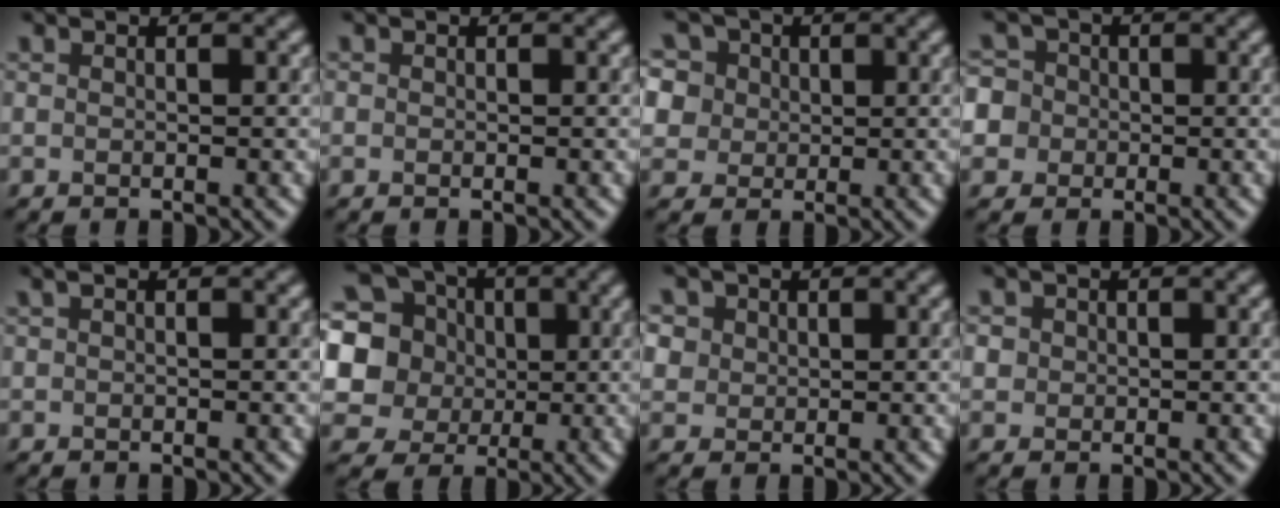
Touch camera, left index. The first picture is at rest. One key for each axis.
{"total": 0.0}
{"total": 10.6, "fx": 5.2, "fy": 7.8, "fz": 4.8, "tx": -0.106, "ty": 0.035, "tz": 0.063}
{"total": 7.3, "fx": -0.6, "fy": 6.9, "fz": 2.3, "tx": -0.050, "ty": 0.027, "tz": -0.044}
{"total": 0.6, "fx": 0.2, "fy": 0.2, "fz": 0.5, "tx": -0.013, "ty": 0.006, "tz": 0.004}
{"total": 12.2, "fx": 2.4, "fy": 11.0, "fz": 4.8, "tx": -0.152, "ty": 0.031, "tz": 0.029}
{"total": 4.2, "fx": 2.0, "fy": 3.4, "fz": 1.6, "tx": -0.051, "ty": 0.010, "tz": 0.033}
{"total": 1.3, "fx": 0.3, "fy": 1.2, "fz": 0.3, "tx": -0.003, "ty": 0.003, "tz": 0.004}